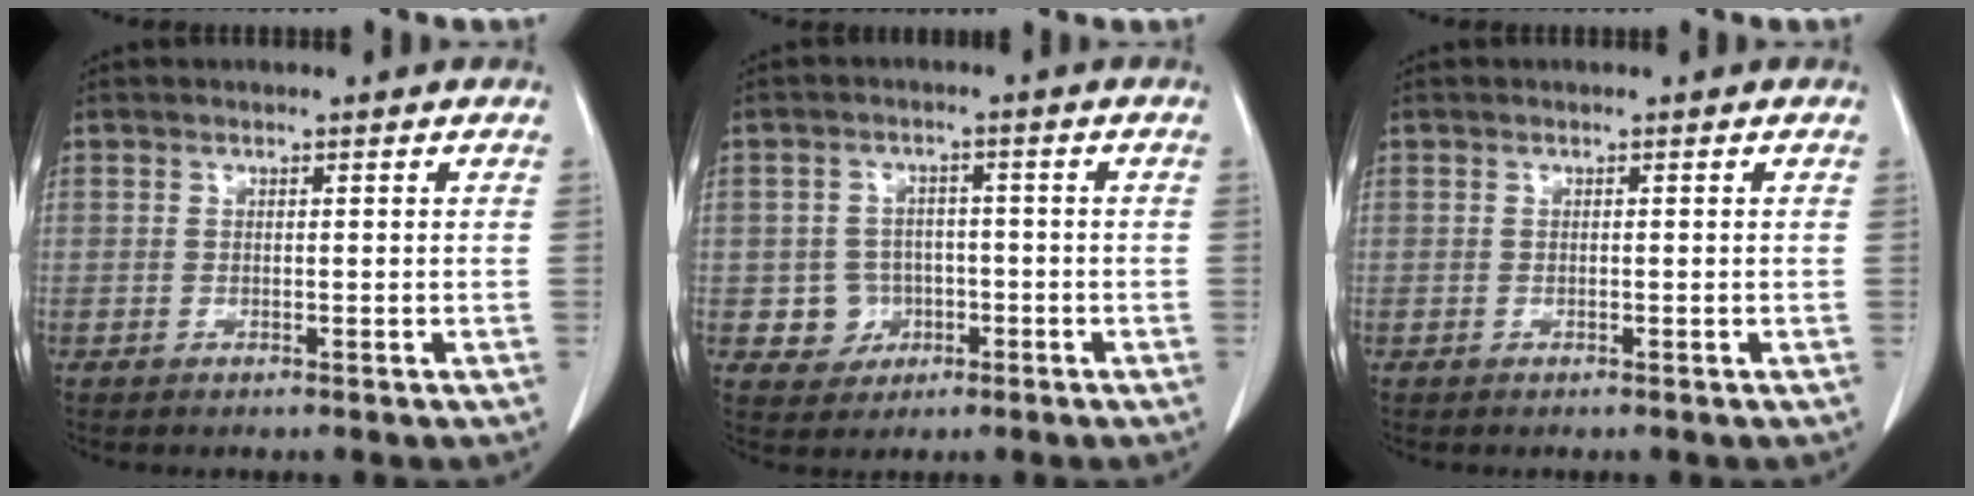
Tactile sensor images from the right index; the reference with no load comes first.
{"total": 4.6, "force": [-1.0, 4.4, 0.5], "torque": [0.007, 0.012, -0.007]}
{"total": 0.0}